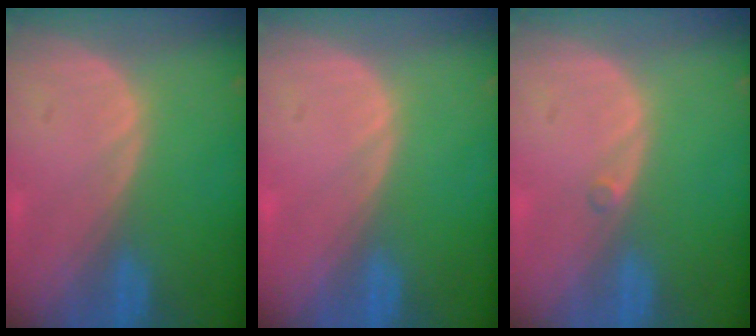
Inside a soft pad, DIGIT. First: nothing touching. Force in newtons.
{"total": 0.0}
{"total": 0.5, "press": 0.5, "slide": 0.2}